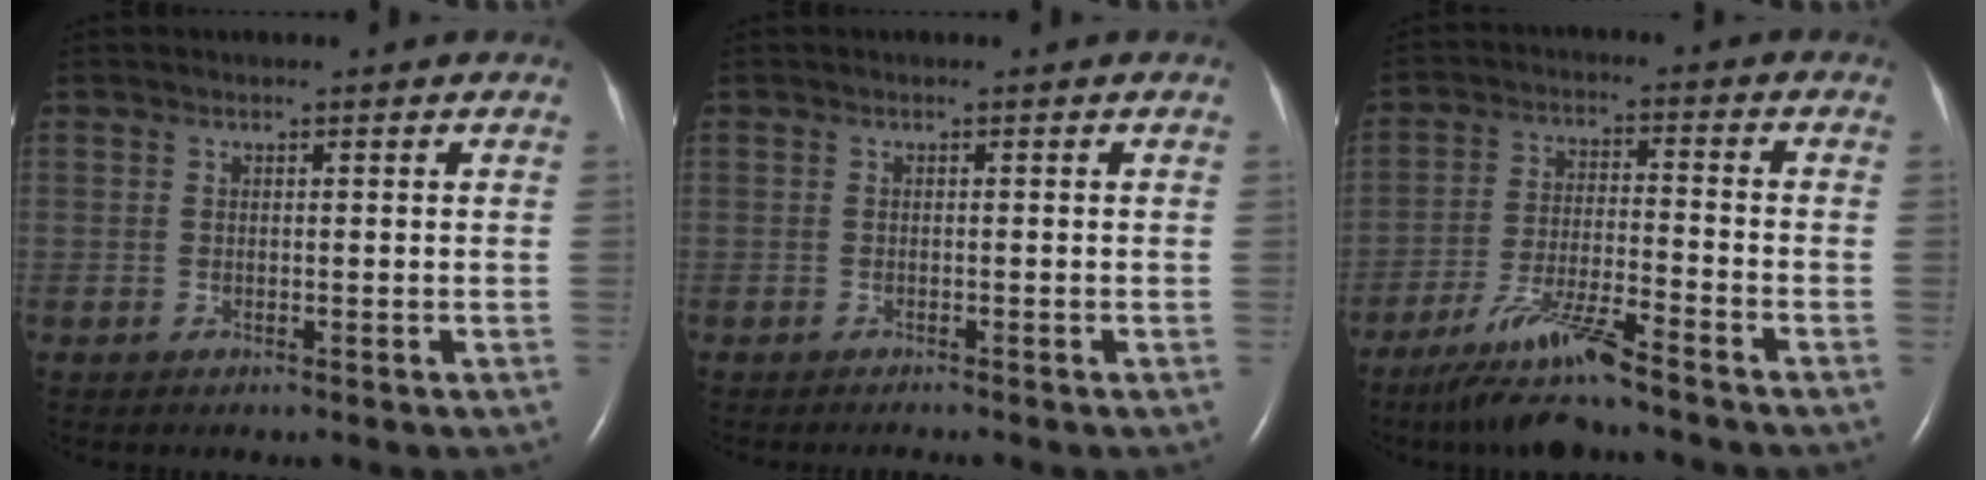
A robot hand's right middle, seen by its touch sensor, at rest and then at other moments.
{"total": 1.6, "force": [-1.3, -0.4, 0.7], "torque": [-0.008, 0.000, -0.015]}
{"total": 9.4, "force": [-7.6, -0.2, 5.5], "torque": [-0.109, -0.030, -0.139]}